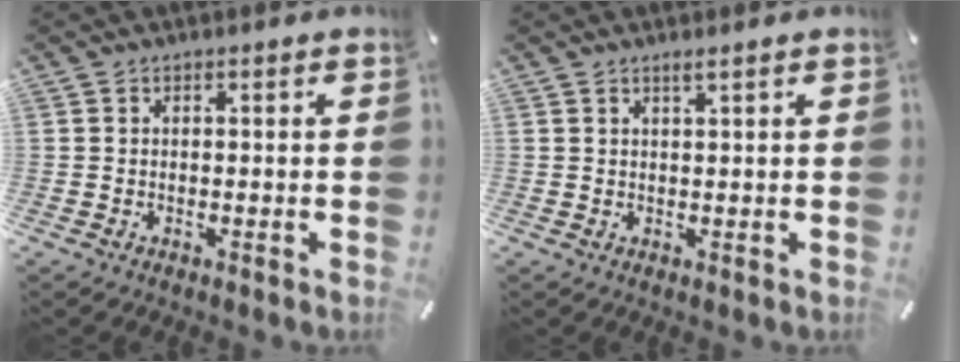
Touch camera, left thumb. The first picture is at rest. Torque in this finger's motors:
{"motor_torque": [0.01, 0.01, 0.04, -0.20, 0.04]}